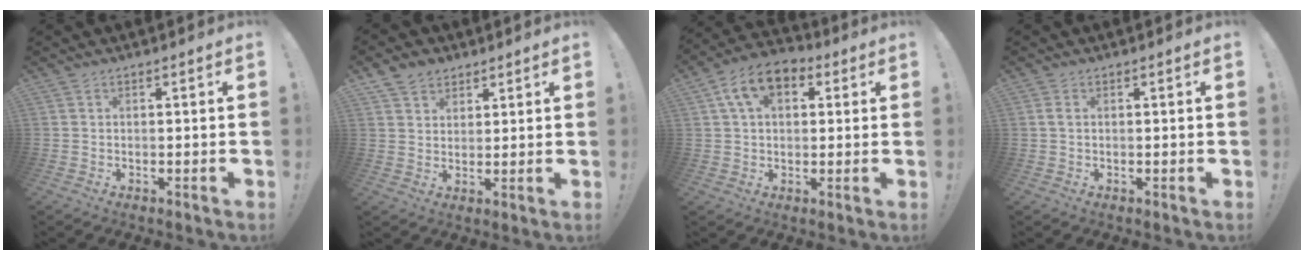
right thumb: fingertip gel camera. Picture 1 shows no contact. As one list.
[{"total": 5.5, "force": [3.7, 4.0, 0.9], "torque": [-0.018, -0.016, 0.071]}, {"total": 10.7, "force": [4.1, 6.9, 7.1], "torque": [-0.125, 0.007, 0.079]}, {"total": 1.2, "force": [0.3, 0.6, 0.9], "torque": [-0.015, 0.002, 0.004]}]